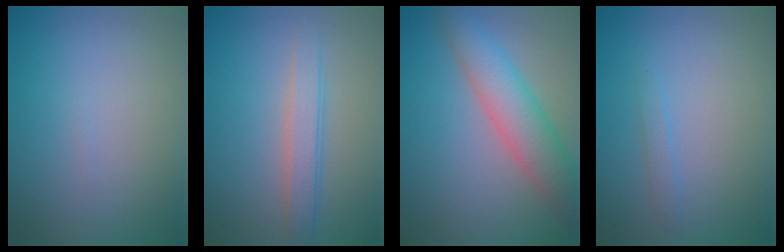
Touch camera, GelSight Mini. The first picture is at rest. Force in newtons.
{"total": 2.6, "press": 2.6, "slide": 0.0}
{"total": 5.4, "press": 5.4, "slide": 0.3}
{"total": 0.8, "press": 0.8, "slide": 0.1}